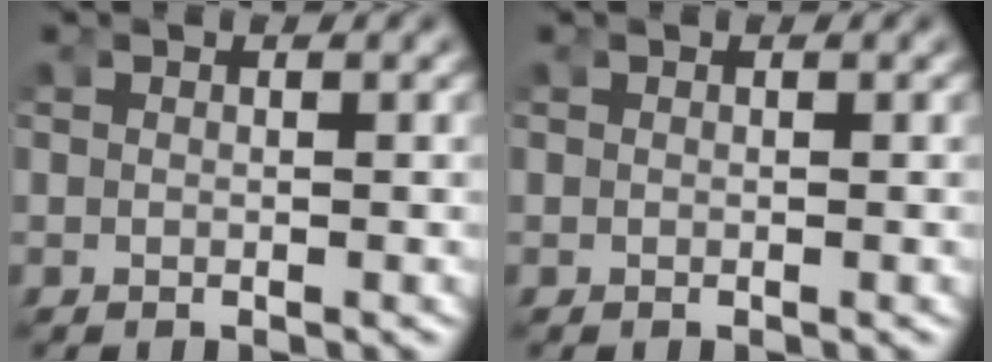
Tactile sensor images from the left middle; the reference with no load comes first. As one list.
[{"total": 0.0}]